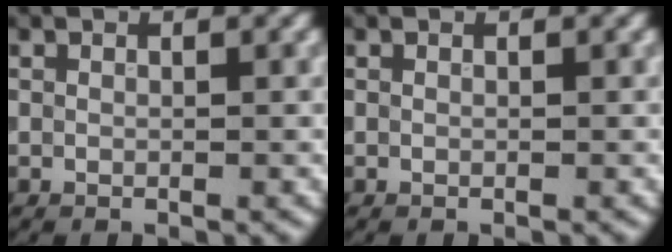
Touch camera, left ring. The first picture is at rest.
{"total": 0.0}